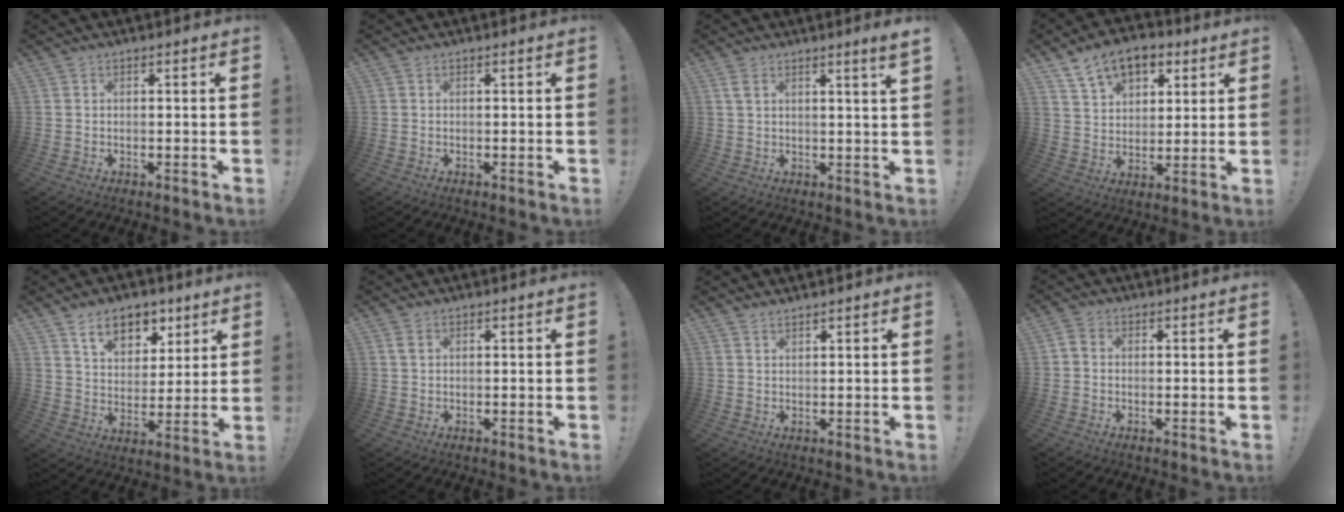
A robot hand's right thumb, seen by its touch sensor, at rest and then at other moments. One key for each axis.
{"total": 0.0}
{"total": 3.9, "fx": 2.6, "fy": -0.2, "fz": 2.9, "tx": -0.035, "ty": -0.018, "tz": 0.039}
{"total": 12.7, "fx": 7.4, "fy": 8.1, "fz": 6.4, "tx": -0.105, "ty": -0.032, "tz": 0.142}
{"total": 11.8, "fx": 7.4, "fy": 7.4, "fz": 5.5, "tx": -0.078, "ty": -0.037, "tz": 0.137}
{"total": 1.6, "fx": 0.8, "fy": 0.8, "fz": 1.1, "tx": -0.015, "ty": -0.001, "tz": 0.014}
{"total": 1.5, "fx": 1.4, "fy": 0.1, "fz": 0.4, "tx": -0.004, "ty": -0.008, "tz": 0.025}
{"total": 2.1, "fx": -0.3, "fy": 1.5, "fz": 1.4, "tx": -0.029, "ty": 0.009, "tz": -0.004}